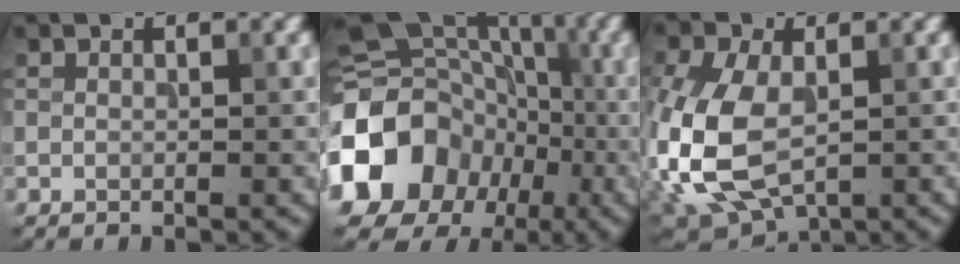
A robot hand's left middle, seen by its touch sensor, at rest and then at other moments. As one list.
[{"total": 15.5, "force": [-5.0, 13.3, 6.3], "torque": [-0.141, -0.009, -0.121]}, {"total": 9.7, "force": [-1.6, 5.8, 7.6], "torque": [-0.192, -0.009, -0.034]}]